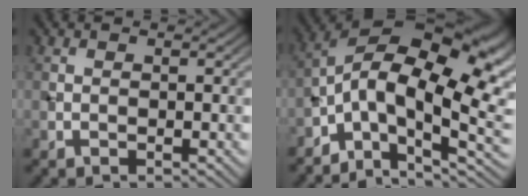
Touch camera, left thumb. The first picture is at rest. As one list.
[{"total": 15.9, "force": [-3.0, 6.6, 14.1], "torque": [-0.244, 0.004, -0.057]}]